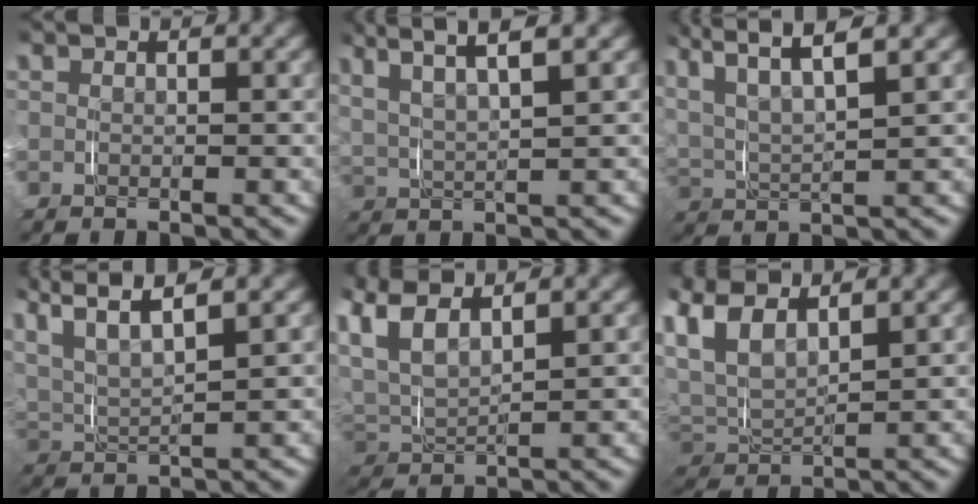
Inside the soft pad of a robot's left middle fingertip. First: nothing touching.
{"total": 6.7, "force": [4.4, 2.5, 4.3], "torque": [-0.089, 0.022, 0.065]}
{"total": 6.5, "force": [3.7, 2.9, 4.5], "torque": [-0.108, 0.005, 0.060]}
{"total": 7.3, "force": [3.9, 3.7, 4.9], "torque": [-0.124, 0.003, 0.064]}
{"total": 6.9, "force": [2.5, 4.8, 4.3], "torque": [-0.141, -0.010, 0.044]}
{"total": 7.4, "force": [2.2, 5.5, 4.5], "torque": [-0.148, -0.014, 0.040]}